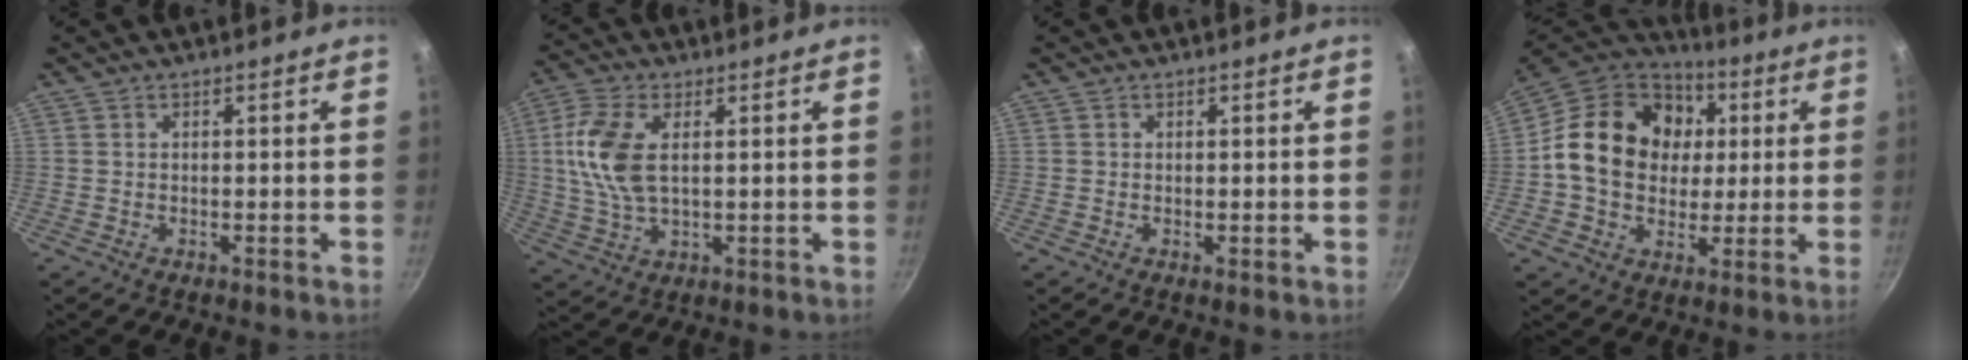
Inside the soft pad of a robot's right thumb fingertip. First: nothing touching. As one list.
[{"total": 10.9, "force": [2.0, 5.7, 9.0], "torque": [-0.187, 0.006, 0.038]}, {"total": 0.0}, {"total": 20.8, "force": [2.8, 16.6, 12.2], "torque": [-0.192, 0.022, 0.039]}]